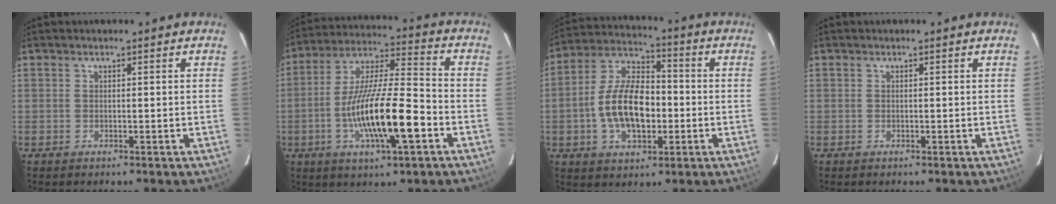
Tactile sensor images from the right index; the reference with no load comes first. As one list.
[{"total": 17.1, "force": [-5.7, 3.3, 15.8], "torque": [-0.299, -0.005, -0.105]}, {"total": 13.9, "force": [-2.5, 7.5, 11.5], "torque": [-0.225, 0.019, -0.042]}, {"total": 0.0}]